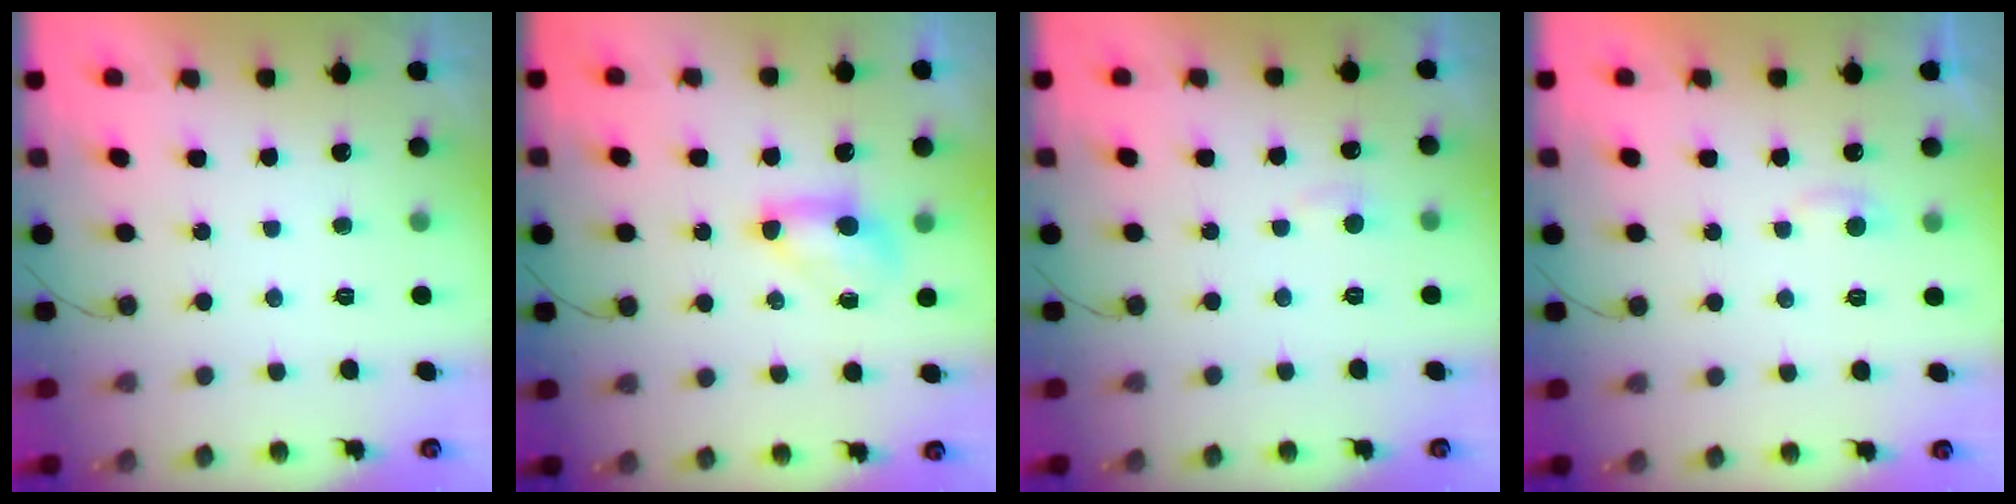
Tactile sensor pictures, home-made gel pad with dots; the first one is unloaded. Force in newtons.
{"total": 7.0, "press": 6.9, "slide": 1.1}
{"total": 3.8, "press": 3.7, "slide": 0.4}
{"total": 2.7, "press": 2.7, "slide": 0.2}